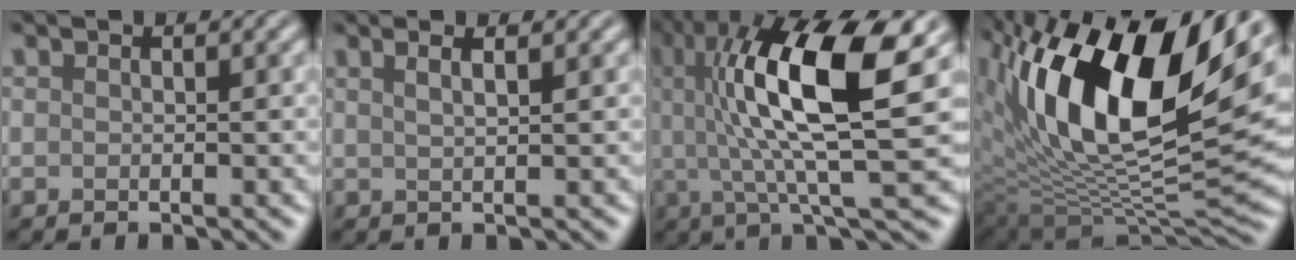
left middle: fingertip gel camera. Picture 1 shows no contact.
{"total": 3.1, "force": [1.7, 1.3, 2.3], "torque": [-0.007, 0.013, -0.007]}
{"total": 12.7, "force": [3.3, 3.2, 11.8], "torque": [-0.200, 0.012, 0.058]}
{"total": 16.6, "force": [6.2, 7.2, 13.6], "torque": [-0.236, 0.011, 0.096]}